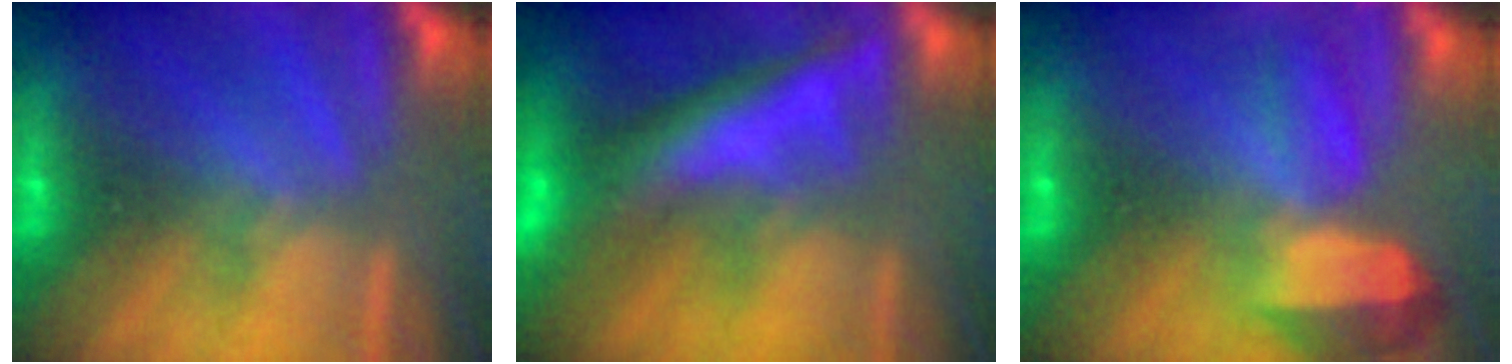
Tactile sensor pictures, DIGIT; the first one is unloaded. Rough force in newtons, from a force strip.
{"total": 13.7}
{"total": 5.7}